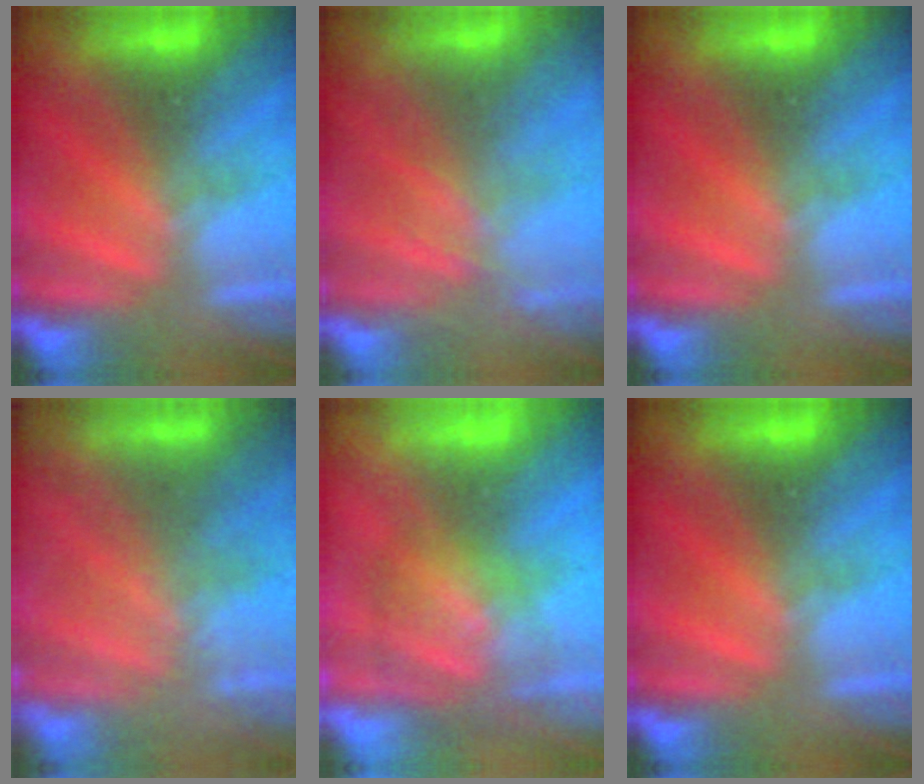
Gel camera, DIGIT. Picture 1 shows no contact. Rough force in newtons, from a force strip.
{"total": 11.1}
{"total": 0.0}
{"total": 9.0}
{"total": 3.8}
{"total": 0.0}